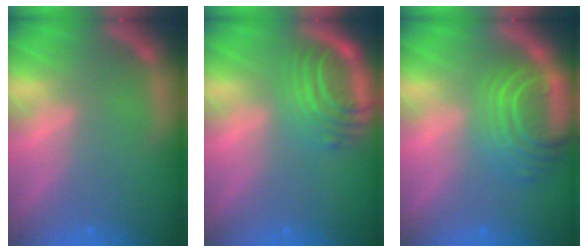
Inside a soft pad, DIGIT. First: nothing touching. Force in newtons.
{"total": 6.1}
{"total": 7.0}